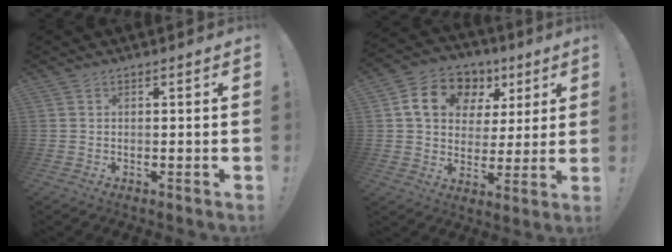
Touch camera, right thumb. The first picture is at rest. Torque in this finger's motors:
{"motor_torque": [1.28, 2.01, 0.83, 0.37, 0.05]}